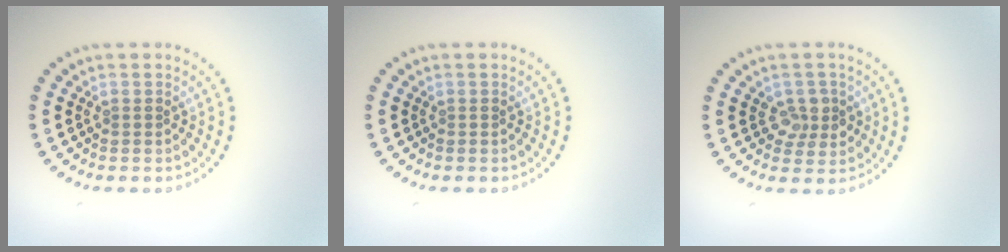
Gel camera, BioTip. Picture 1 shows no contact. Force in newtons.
{"total": 0.0}
{"total": 2.4, "press": 2.2, "slide": 0.9}